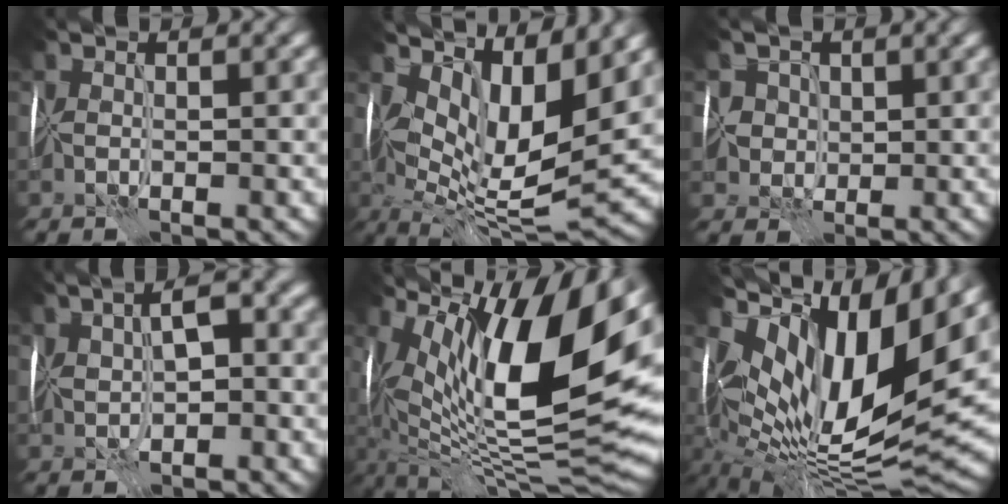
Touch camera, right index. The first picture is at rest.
{"total": 10.3, "force": [3.1, 4.1, 8.9], "torque": [-0.159, -0.007, 0.062]}
{"total": 3.1, "force": [1.3, 2.7, 0.7], "torque": [0.001, 0.011, 0.019]}
{"total": 4.5, "force": [1.1, 2.1, 3.8], "torque": [-0.064, 0.008, 0.020]}
{"total": 15.2, "force": [5.2, 5.4, 13.2], "torque": [-0.226, 0.009, 0.091]}
{"total": 14.7, "force": [4.5, 6.6, 12.3], "torque": [-0.236, 0.011, 0.080]}